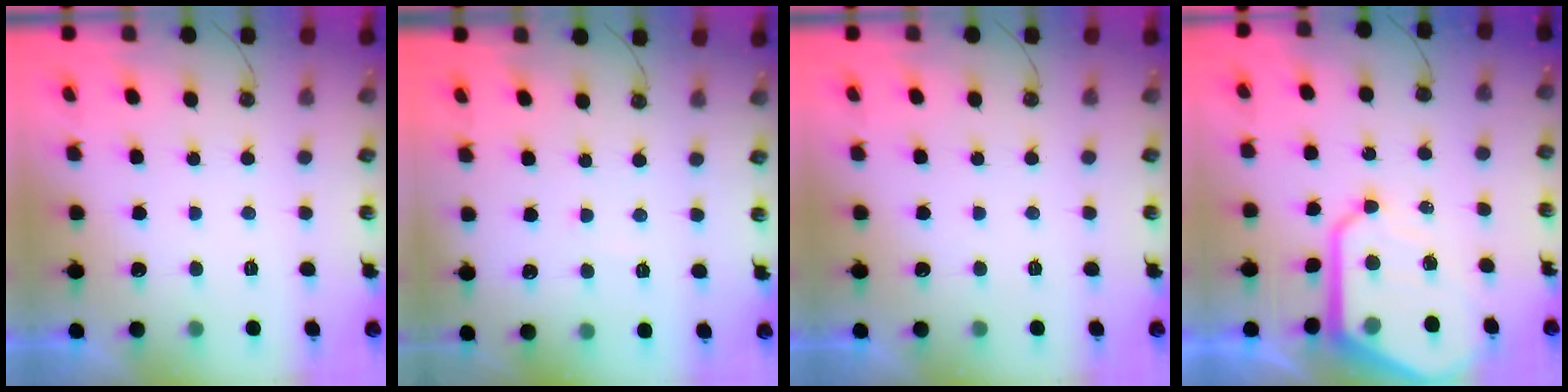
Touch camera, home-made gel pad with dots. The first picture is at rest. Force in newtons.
{"total": 2.8, "press": 2.8, "slide": 0.4}
{"total": 0.0}
{"total": 15.0, "press": 14.9, "slide": 1.3}